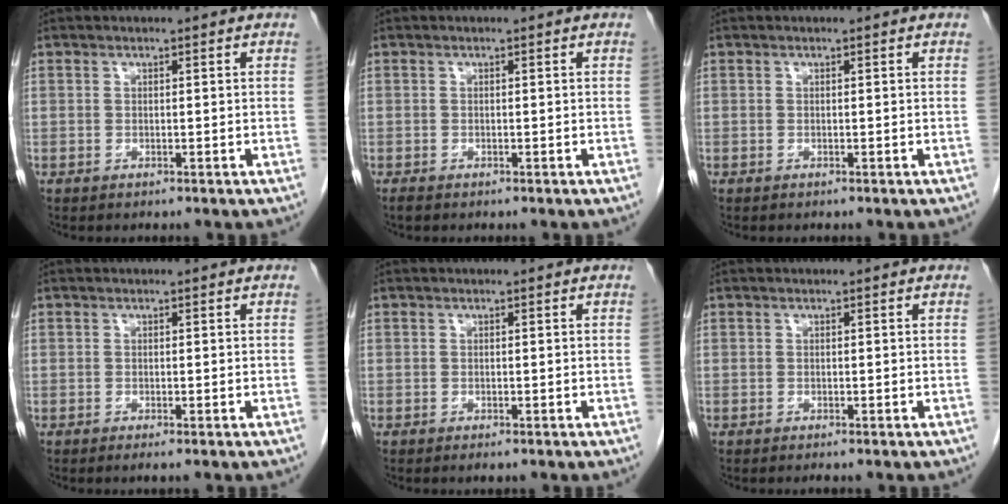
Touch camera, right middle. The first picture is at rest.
{"total": 0.7, "force": [-0.5, 0.2, 0.3], "torque": [-0.012, -0.002, -0.011]}
{"total": 0.0}
{"total": 0.6, "force": [-0.3, -0.1, 0.4], "torque": [-0.009, -0.002, -0.006]}
{"total": 0.7, "force": [-0.5, 0.2, 0.5], "torque": [-0.006, -0.001, -0.005]}
{"total": 0.0}